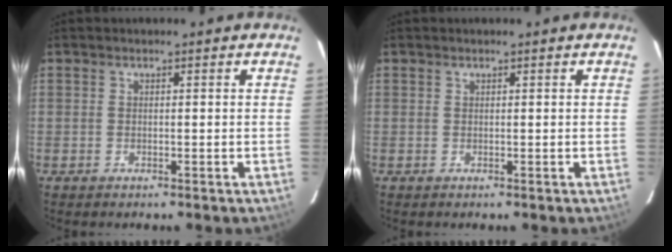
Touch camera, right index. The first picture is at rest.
{"total": 0.0}